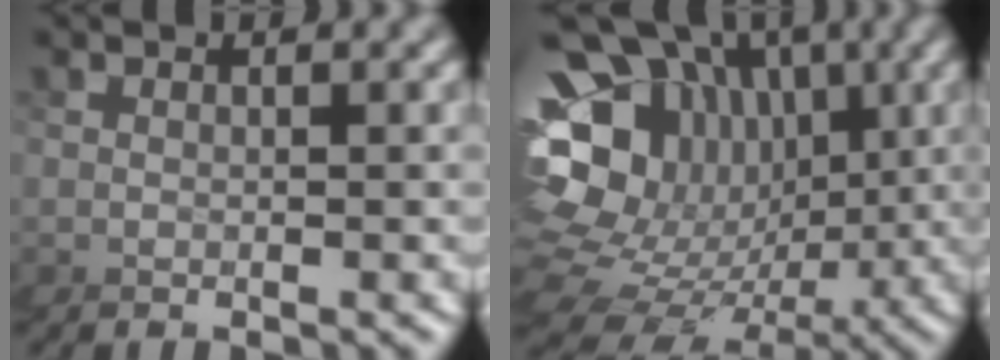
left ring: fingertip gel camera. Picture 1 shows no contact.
{"total": 12.1, "force": [-0.4, 8.8, 8.4], "torque": [-0.160, -0.013, -0.008]}